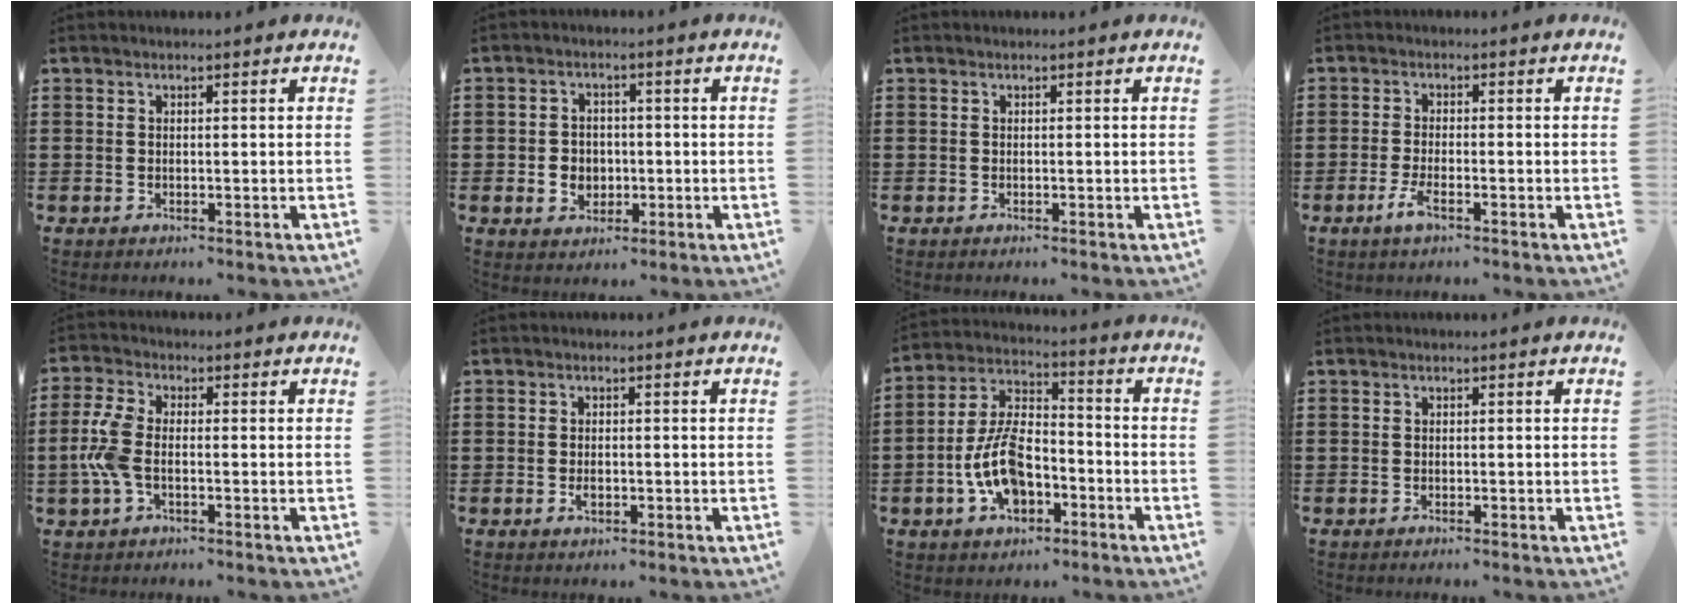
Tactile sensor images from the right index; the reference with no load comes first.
{"total": 3.5, "force": [-0.7, 3.1, 1.5], "torque": [-0.032, 0.001, -0.017]}
{"total": 0.0}
{"total": 3.2, "force": [-1.7, 0.6, 2.6], "torque": [-0.065, -0.010, -0.036]}
{"total": 6.5, "force": [-1.2, 3.2, 5.6], "torque": [-0.144, -0.008, -0.030]}
{"total": 1.4, "force": [-0.5, 0.6, 1.2], "torque": [-0.024, -0.003, -0.009]}
{"total": 9.7, "force": [-3.8, 5.1, 7.3], "torque": [-0.171, 0.003, -0.074]}
{"total": 0.0}